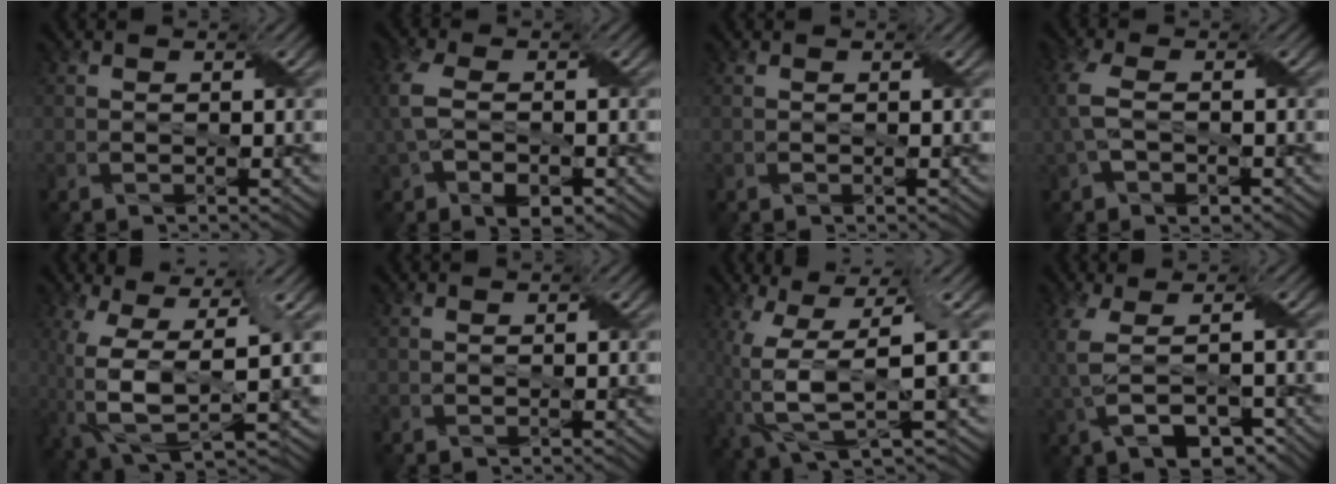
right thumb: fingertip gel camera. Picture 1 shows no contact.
{"total": 7.0, "force": [-0.7, 4.4, 5.4], "torque": [-0.136, -0.009, -0.007]}
{"total": 0.0}
{"total": 5.7, "force": [-0.2, 3.5, 4.5], "torque": [-0.122, -0.001, -0.003]}
{"total": 10.8, "force": [-0.9, 4.5, 9.8], "torque": [-0.228, -0.019, -0.013]}
{"total": 0.0}
{"total": 10.4, "force": [-1.3, 3.1, 9.8], "torque": [-0.215, -0.011, -0.020]}
{"total": 7.6, "force": [-1.6, 3.4, 6.6], "torque": [-0.154, -0.013, -0.028]}